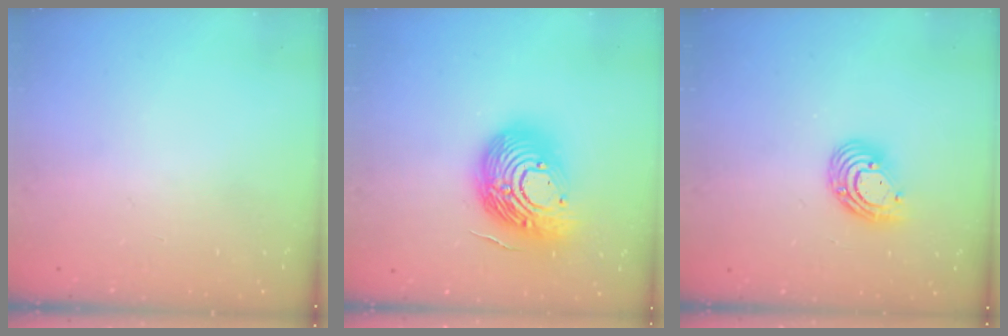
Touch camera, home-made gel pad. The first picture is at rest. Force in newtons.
{"total": 20.0, "press": 20.0, "slide": 1.6}
{"total": 9.5, "press": 9.4, "slide": 1.7}